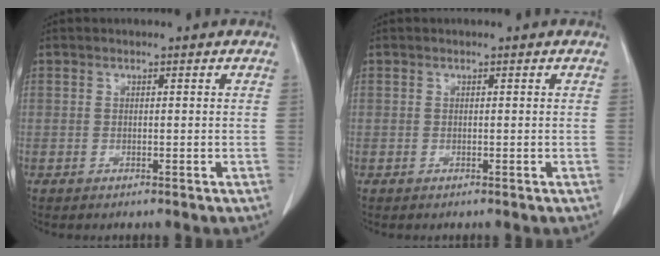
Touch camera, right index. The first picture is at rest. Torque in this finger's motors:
{"motor_torque": [0.00, 0.00, 0.00, 0.00]}